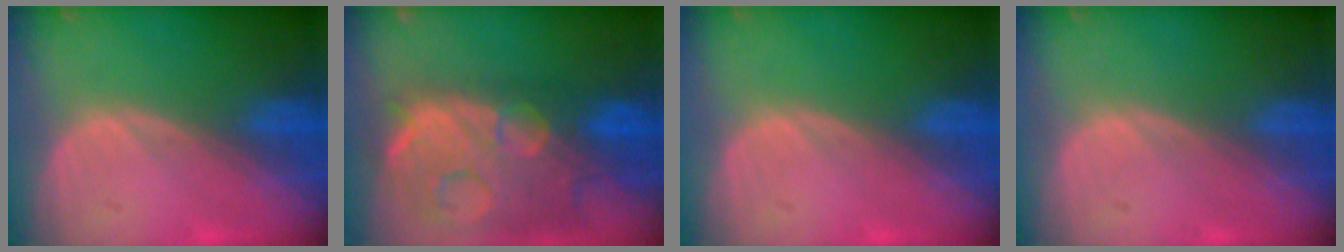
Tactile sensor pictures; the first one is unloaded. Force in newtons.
{"total": 14.8, "press": 12.0, "slide": 8.7}
{"total": 0.0}
{"total": 0.0}